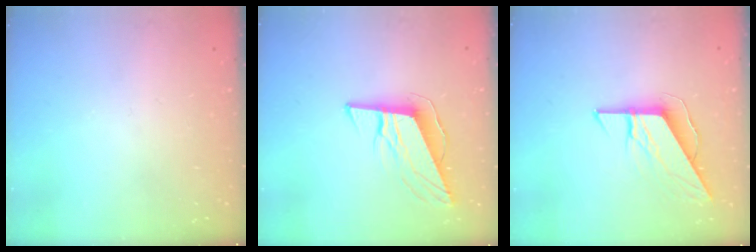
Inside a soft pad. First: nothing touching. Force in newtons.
{"total": 10.8, "press": 10.3, "slide": 3.1}
{"total": 8.3, "press": 8.3, "slide": 0.7}